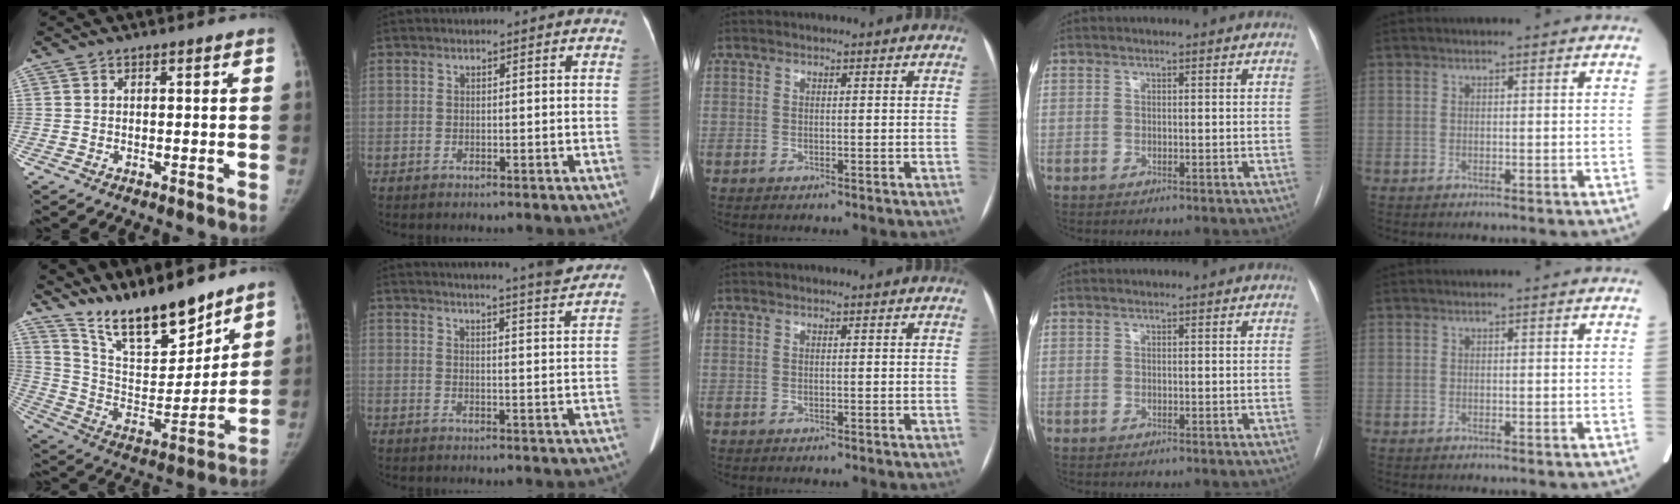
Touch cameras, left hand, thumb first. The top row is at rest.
{"thumb": {"total": 18.3, "force": [15.1, 5.1, 8.8], "torque": [-0.106, -0.098, 0.274]}, "index": {"total": 15.2, "force": [14.1, -0.6, 5.5], "torque": [-0.087, -0.034, 0.168]}}